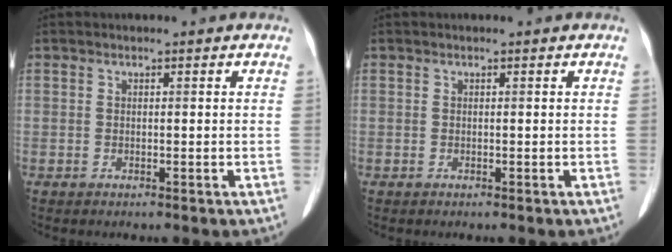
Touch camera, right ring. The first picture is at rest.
{"total": 0.0}